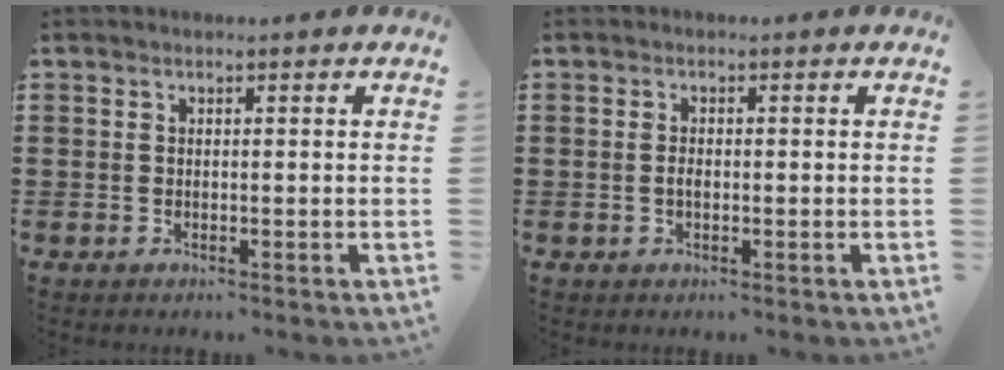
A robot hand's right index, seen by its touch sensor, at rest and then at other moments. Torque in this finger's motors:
{"motor_torque": [0.21, 0.54, 0.05, 0.00]}